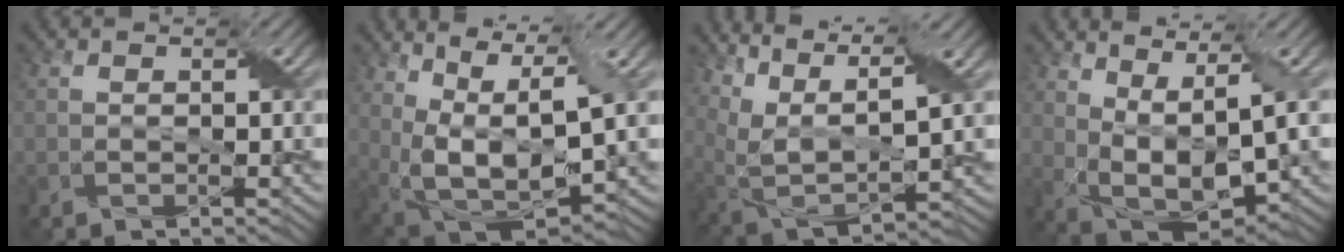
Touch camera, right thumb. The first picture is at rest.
{"total": 12.8, "force": [3.9, 5.8, 10.7], "torque": [-0.223, 0.003, 0.082]}
{"total": 11.1, "force": [6.9, 4.1, 7.6], "torque": [-0.211, 0.005, 0.130]}
{"total": 8.2, "force": [2.7, 3.3, 7.0], "torque": [-0.153, -0.009, 0.060]}